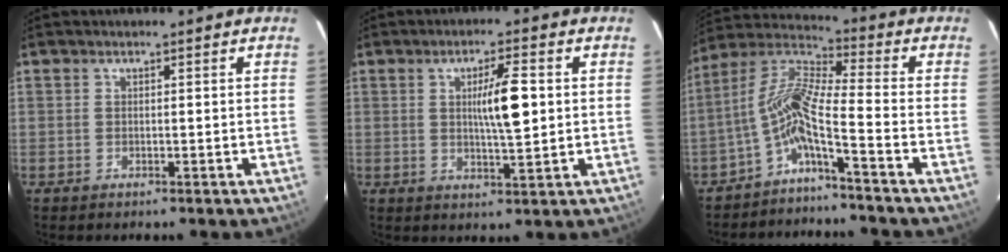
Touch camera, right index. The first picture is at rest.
{"total": 6.8, "force": [1.0, 0.7, 6.7], "torque": [-0.111, 0.003, 0.017]}
{"total": 8.1, "force": [-4.6, -0.8, 6.6], "torque": [-0.144, 0.019, -0.095]}